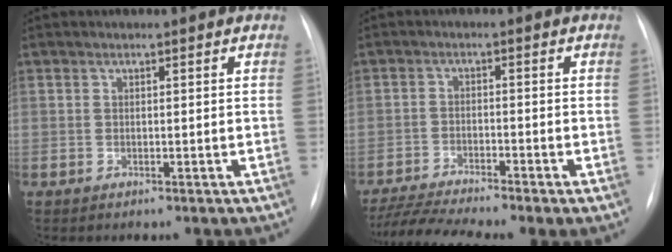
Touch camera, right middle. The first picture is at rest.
{"total": 8.6, "force": [-7.3, -0.3, 4.6], "torque": [-0.088, -0.015, -0.123]}